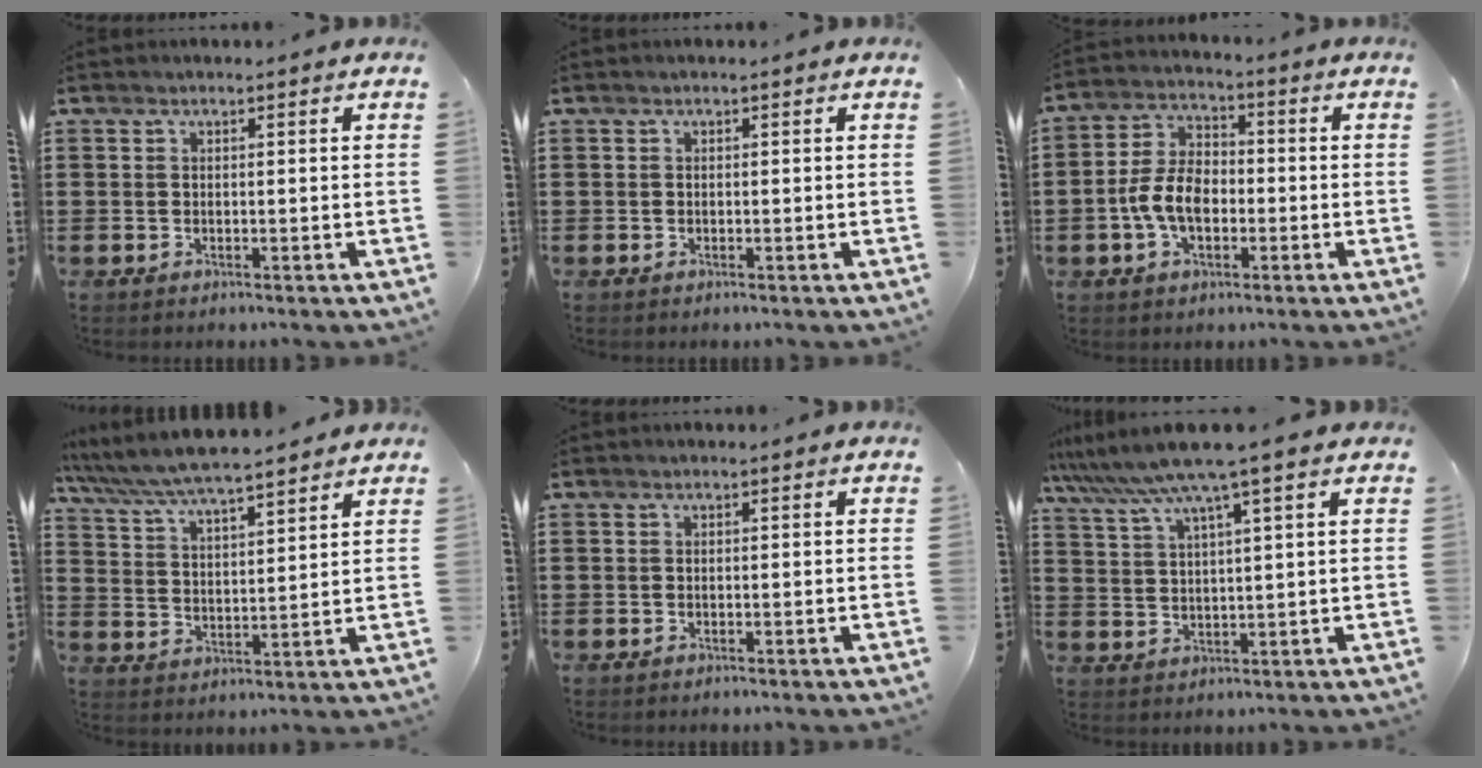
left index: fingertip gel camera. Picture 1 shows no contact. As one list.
[{"total": 0.0}, {"total": 7.5, "force": [-1.8, 4.5, 5.7], "torque": [-0.134, 0.004, -0.041]}, {"total": 6.0, "force": [5.7, 0.1, 1.8], "torque": [-0.059, -0.033, 0.097]}, {"total": 0.0}, {"total": 7.3, "force": [5.6, -0.4, 4.7], "torque": [-0.109, -0.025, 0.096]}]